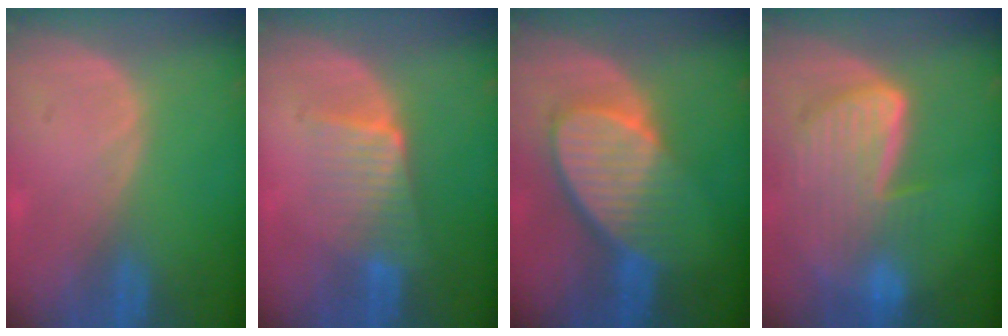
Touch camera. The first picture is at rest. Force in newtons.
{"total": 5.7, "press": 5.4, "slide": 1.8}
{"total": 9.0, "press": 8.1, "slide": 3.9}
{"total": 9.3, "press": 8.1, "slide": 4.6}